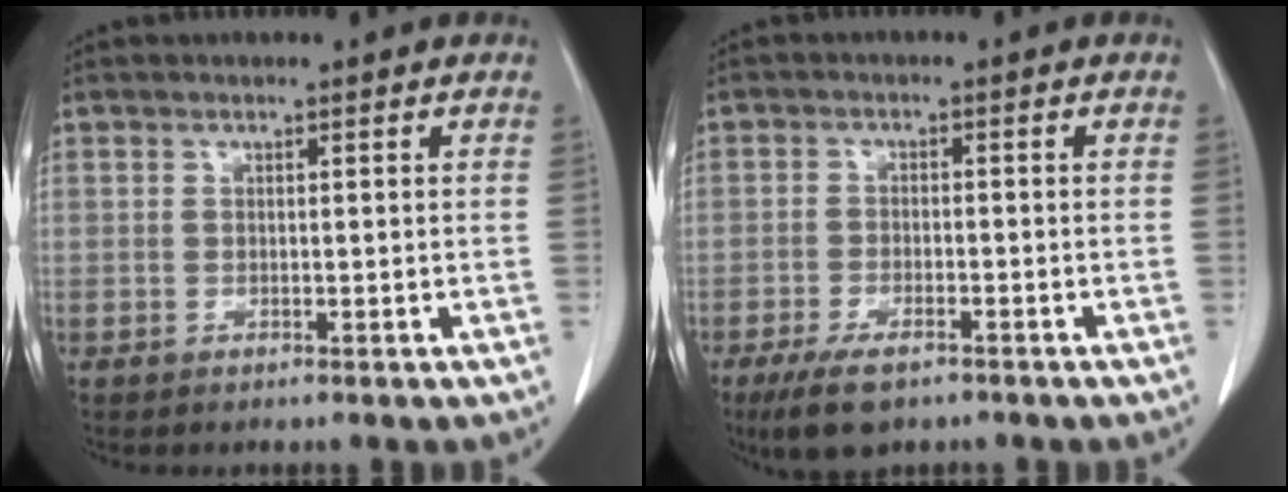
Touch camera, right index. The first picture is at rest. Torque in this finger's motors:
{"motor_torque": [0.53, -0.46, 0.23, 0.08]}